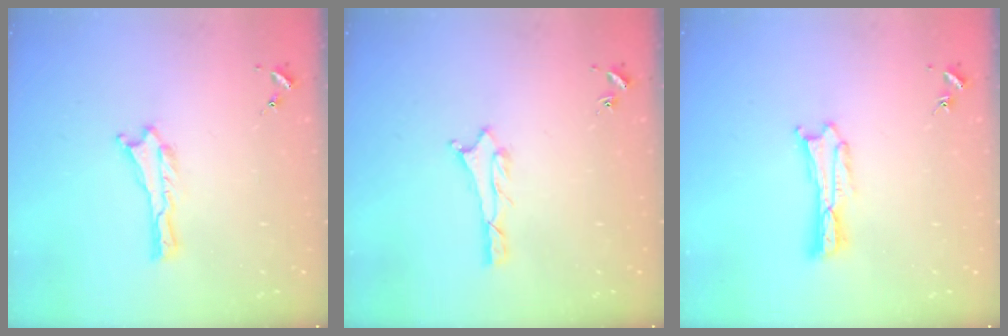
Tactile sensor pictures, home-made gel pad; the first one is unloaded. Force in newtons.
{"total": 0.7, "press": 0.7, "slide": 0.2}
{"total": 0.9, "press": 0.9, "slide": 0.2}